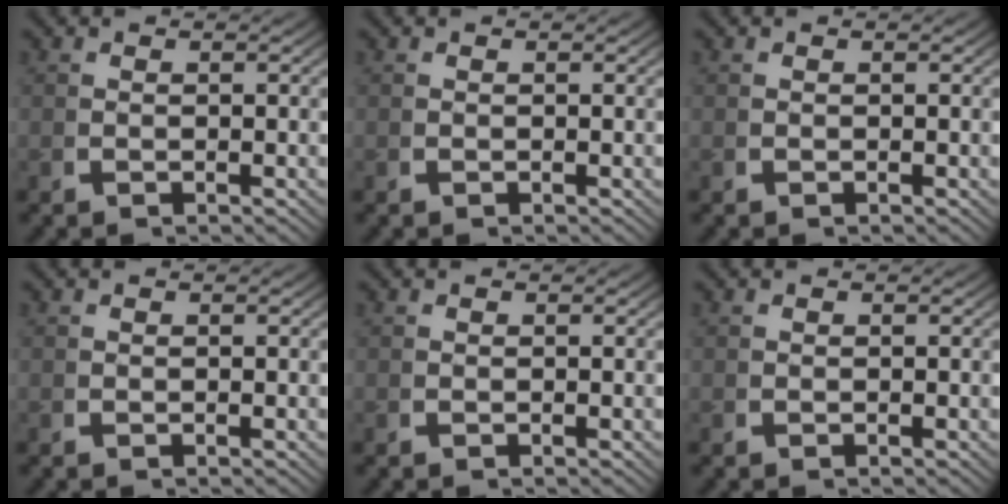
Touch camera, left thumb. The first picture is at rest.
{"total": 0.0}
{"total": 0.0}
{"total": 0.0}
{"total": 0.0}
{"total": 0.0}